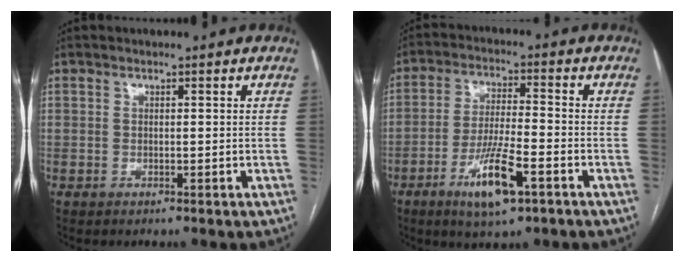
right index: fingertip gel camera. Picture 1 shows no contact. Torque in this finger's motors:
{"motor_torque": [1.33, -0.26, 0.35, 0.12]}